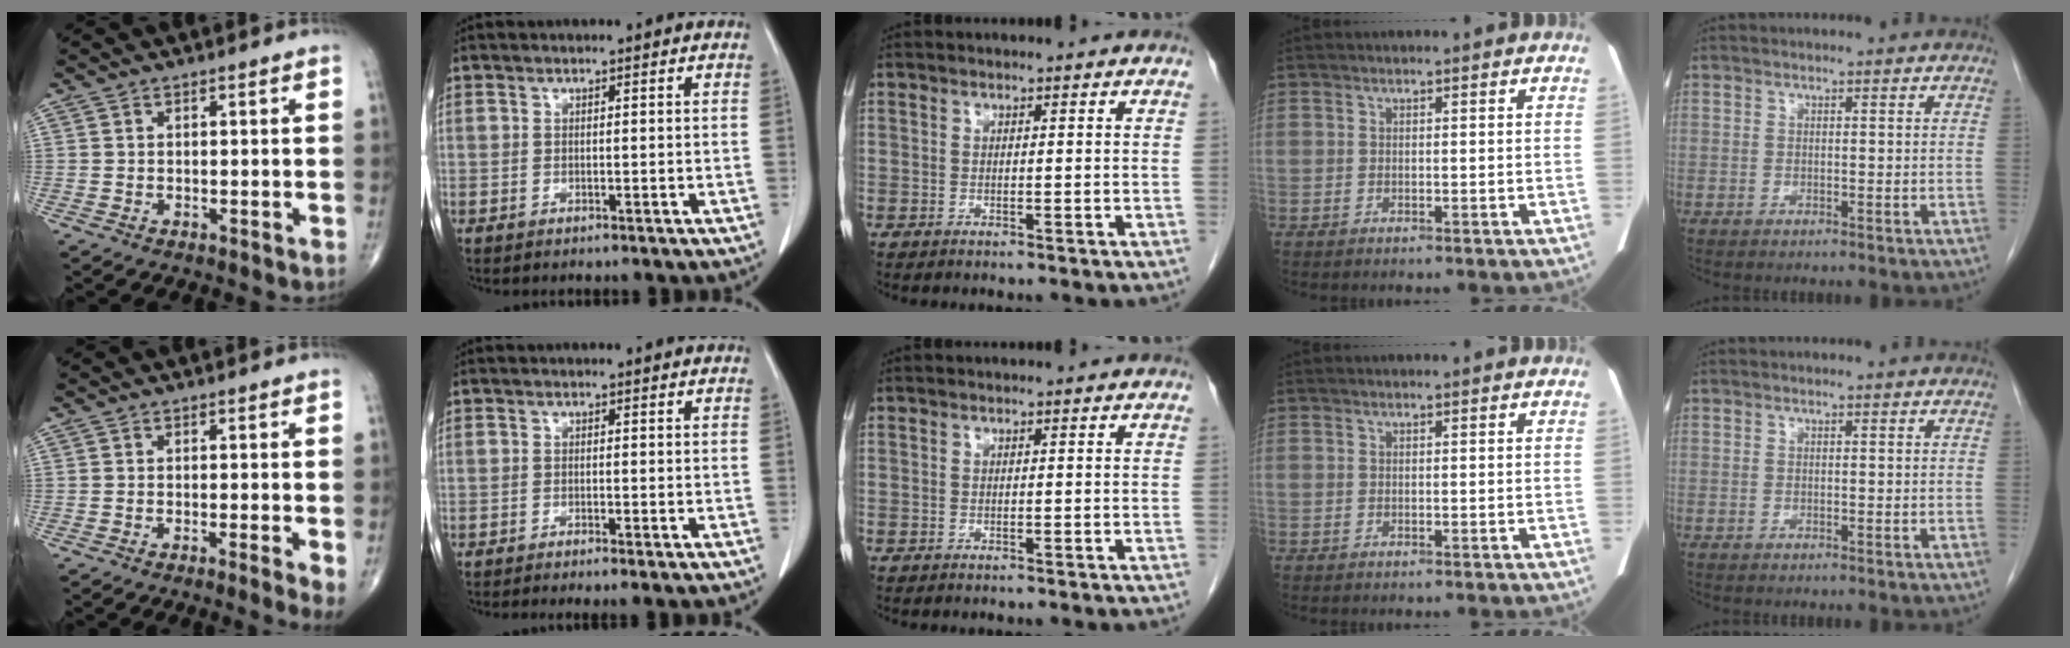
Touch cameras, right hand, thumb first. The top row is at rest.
{"thumb": {"total": 2.9, "force": [-0.6, 0.4, 2.8], "torque": [-0.049, -0.011, -0.016]}, "index": {"total": 1.7, "force": [-1.2, -0.2, 1.1], "torque": [-0.018, -0.001, -0.020]}}